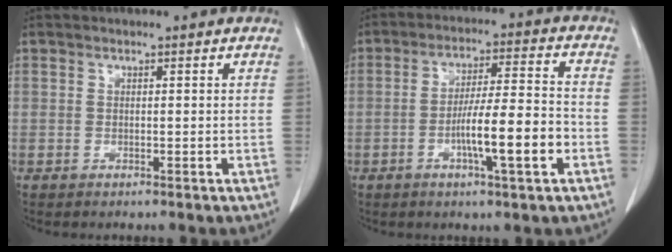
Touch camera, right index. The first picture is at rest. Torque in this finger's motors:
{"motor_torque": [0.79, -0.49, 0.48, 0.15]}